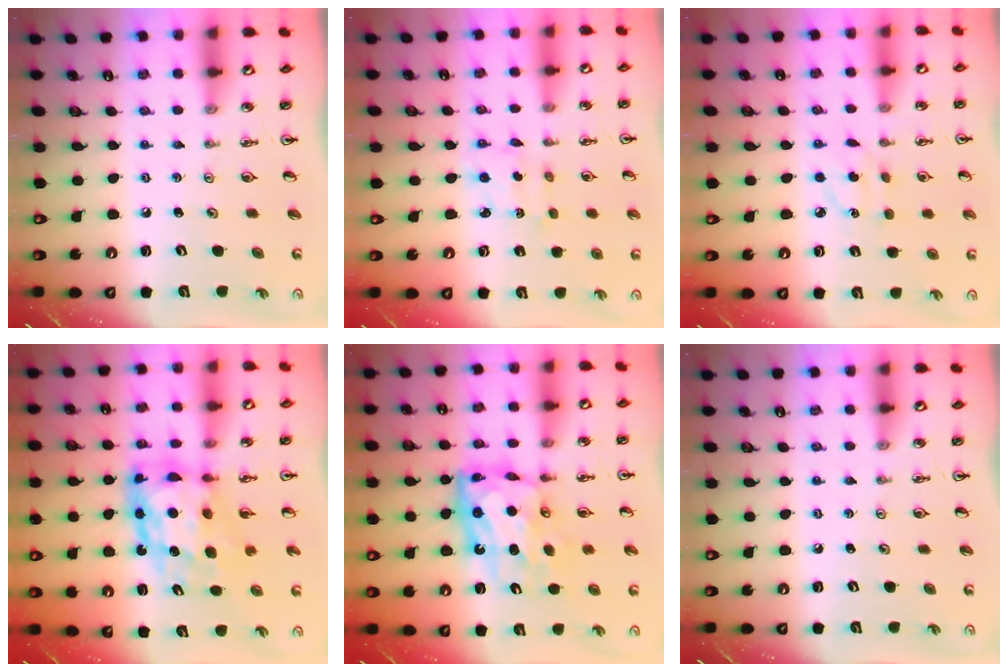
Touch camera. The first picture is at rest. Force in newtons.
{"total": 2.2, "press": 2.0, "slide": 0.8}
{"total": 3.9, "press": 3.9, "slide": 0.5}
{"total": 12.5, "press": 12.4, "slide": 1.3}
{"total": 12.4, "press": 12.3, "slide": 1.0}
{"total": 0.0}